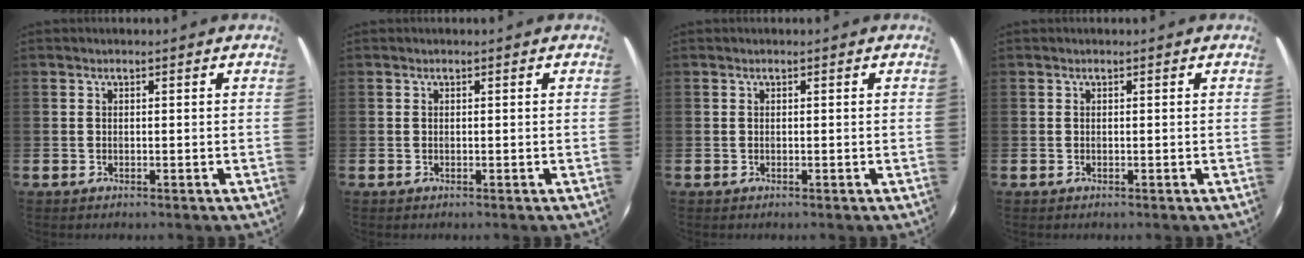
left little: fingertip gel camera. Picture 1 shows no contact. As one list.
[{"total": 0.0}, {"total": 0.0}, {"total": 0.0}]